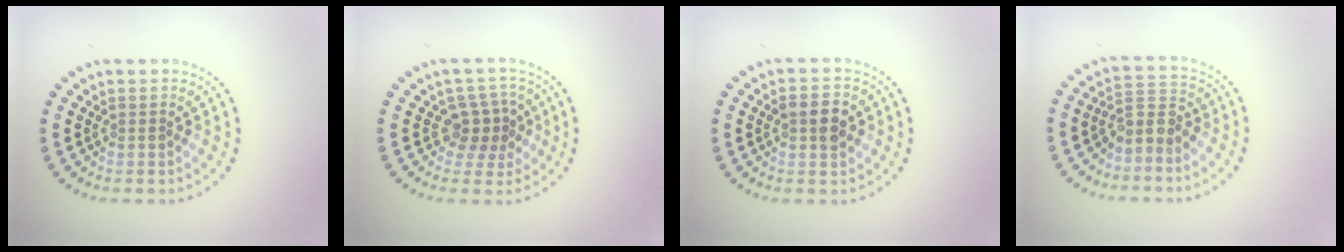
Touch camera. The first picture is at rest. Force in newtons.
{"total": 2.6, "press": 2.1, "slide": 1.6}
{"total": 3.0, "press": 3.0, "slide": 0.3}
{"total": 2.6, "press": 2.0, "slide": 1.7}